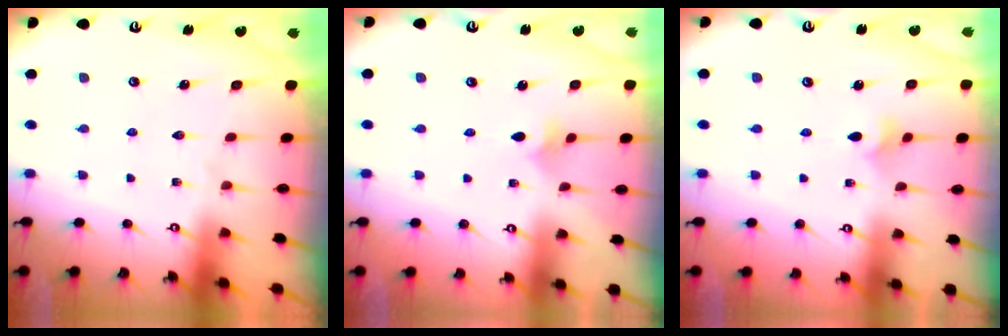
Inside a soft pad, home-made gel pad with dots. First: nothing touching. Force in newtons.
{"total": 2.0, "press": 1.9, "slide": 0.5}
{"total": 3.0, "press": 2.9, "slide": 0.8}